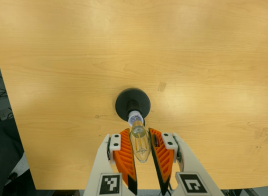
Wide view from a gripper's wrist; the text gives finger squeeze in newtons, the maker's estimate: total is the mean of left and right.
{"total": 14.3, "left": 15.9, "right": 12.7}